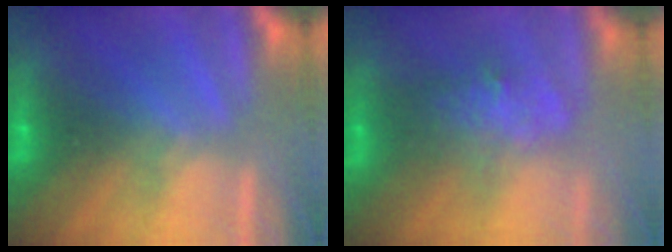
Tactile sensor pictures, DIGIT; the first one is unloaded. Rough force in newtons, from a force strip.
{"total": 2.6}